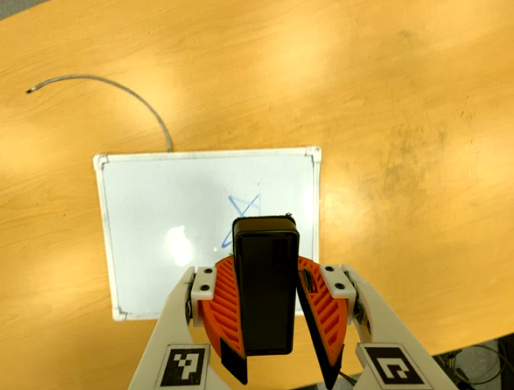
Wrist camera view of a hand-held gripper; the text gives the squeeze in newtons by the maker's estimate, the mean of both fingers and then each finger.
{"total": 6.9, "left": 7.5, "right": 6.3}